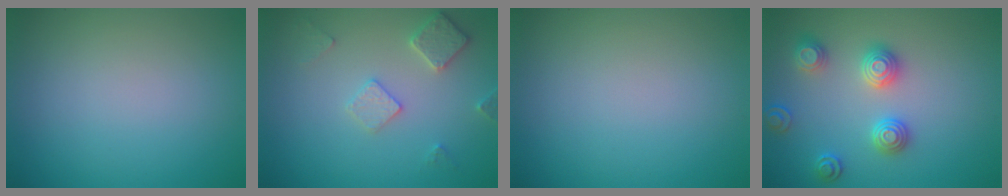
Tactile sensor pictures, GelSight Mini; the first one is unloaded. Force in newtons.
{"total": 2.9, "press": 2.9, "slide": 0.4}
{"total": 0.0}
{"total": 3.3, "press": 3.3, "slide": 0.3}